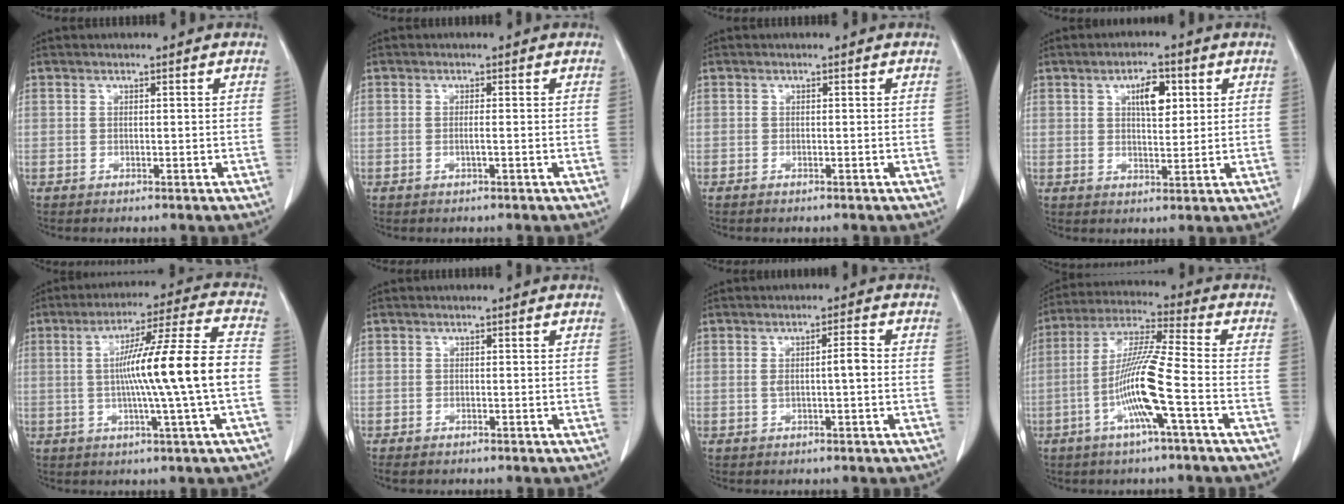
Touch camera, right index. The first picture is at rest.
{"total": 1.0, "force": [-0.3, -0.1, 0.9], "torque": [-0.020, -0.001, -0.004]}
{"total": 0.0}
{"total": 5.4, "force": [2.0, 2.2, 4.6], "torque": [-0.074, 0.004, 0.034]}
{"total": 14.4, "force": [-1.2, -1.4, 14.3], "torque": [-0.231, 0.009, -0.022]}
{"total": 1.0, "force": [-0.8, 0.1, 0.5], "torque": [-0.009, -0.003, -0.009]}
{"total": 3.1, "force": [-0.1, 0.3, 3.0], "torque": [-0.056, 0.006, 0.000]}
{"total": 11.8, "force": [-3.7, -0.4, 11.1], "torque": [-0.224, 0.001, -0.078]}